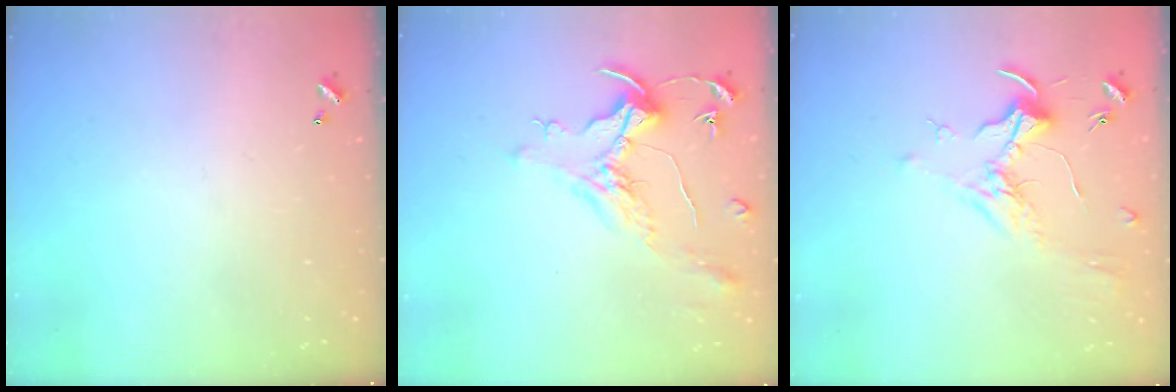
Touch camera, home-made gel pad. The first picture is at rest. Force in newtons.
{"total": 1.5, "press": 1.3, "slide": 0.7}
{"total": 1.8, "press": 1.6, "slide": 0.8}